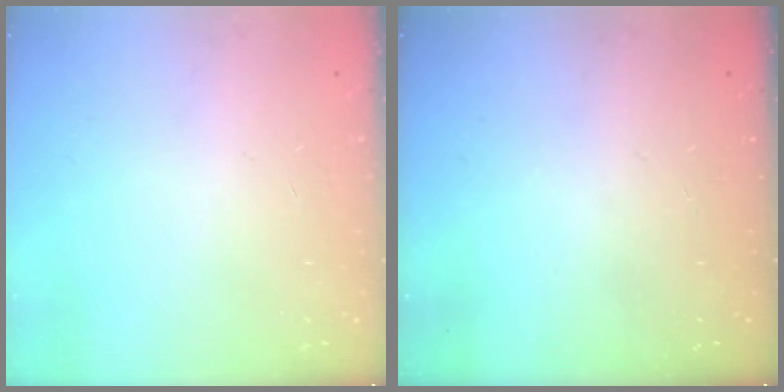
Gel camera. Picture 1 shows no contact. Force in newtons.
{"total": 0.0}